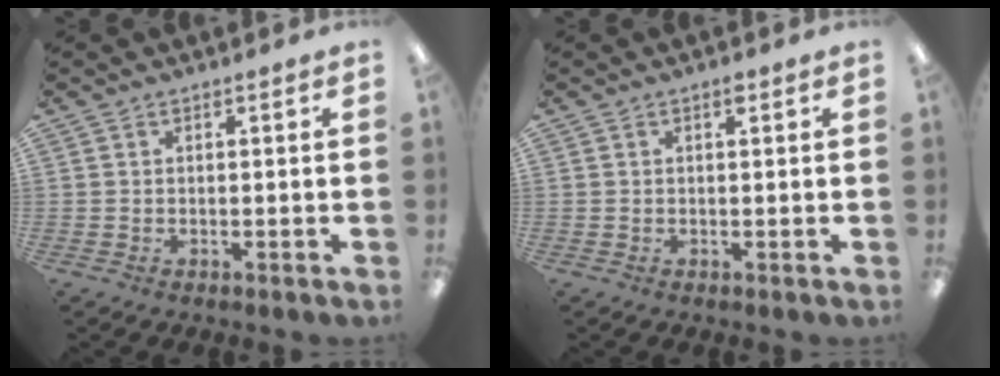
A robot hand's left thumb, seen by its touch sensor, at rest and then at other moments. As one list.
[{"total": 1.3, "force": [0.8, 0.4, 1.0], "torque": [-0.014, -0.002, 0.011]}]